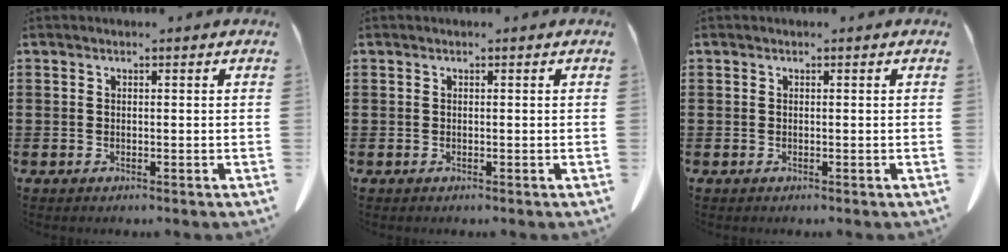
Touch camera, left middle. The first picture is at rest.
{"total": 0.0}
{"total": 0.0}